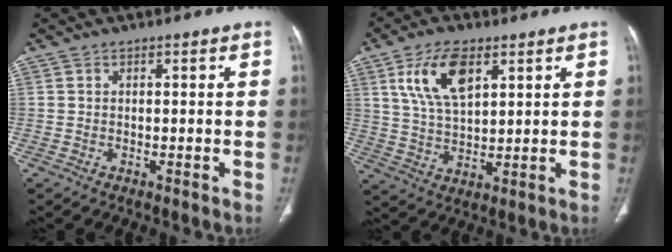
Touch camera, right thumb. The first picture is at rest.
{"total": 10.9, "force": [4.8, 5.2, 8.2], "torque": [-0.150, -0.014, 0.097]}